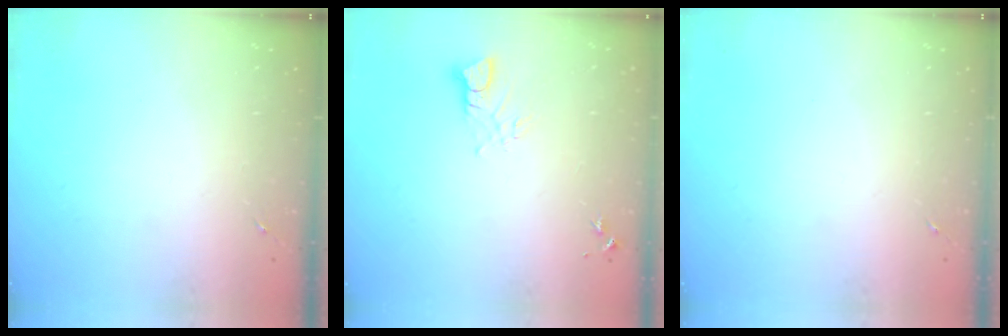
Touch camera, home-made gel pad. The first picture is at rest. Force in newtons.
{"total": 3.4, "press": 3.4, "slide": 0.3}
{"total": 0.0}